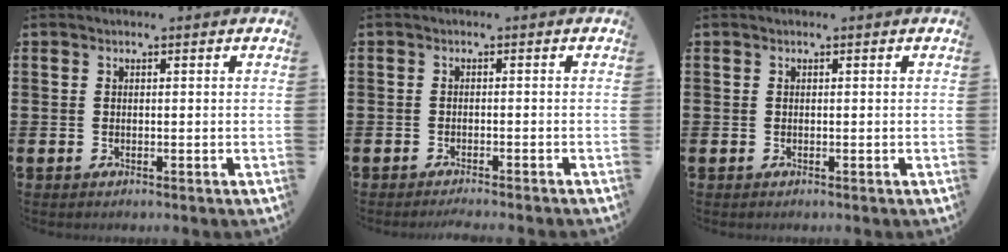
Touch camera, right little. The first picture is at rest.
{"total": 1.0, "force": [-1.0, -0.2, 0.2], "torque": [-0.002, -0.001, -0.019]}
{"total": 0.0}